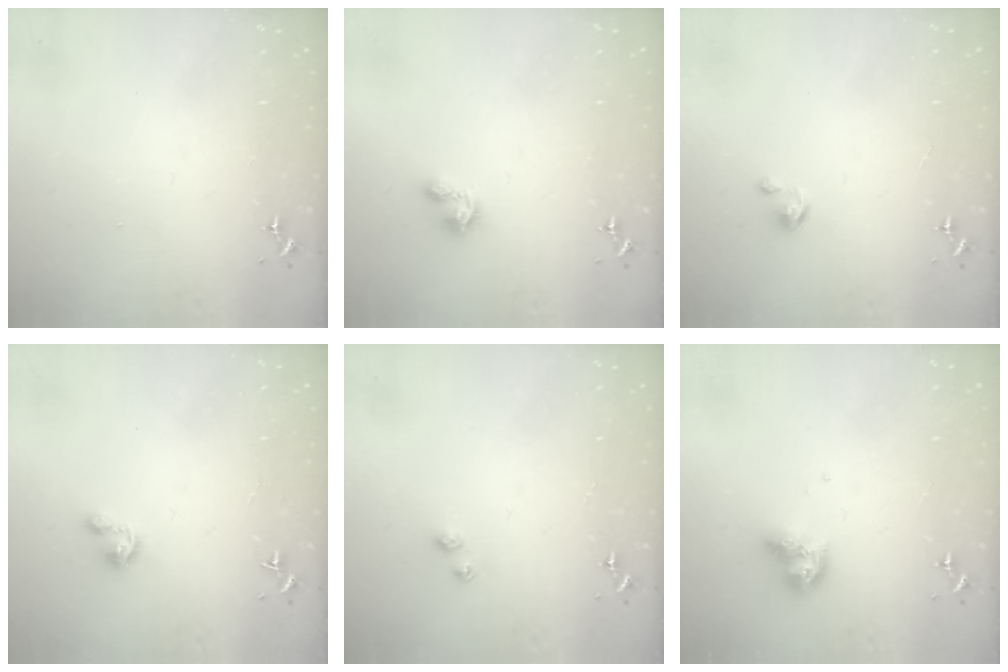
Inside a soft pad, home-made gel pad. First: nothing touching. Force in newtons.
{"total": 2.3, "press": 2.3, "slide": 0.4}
{"total": 3.3, "press": 3.3, "slide": 0.2}
{"total": 2.7, "press": 2.7, "slide": 0.3}
{"total": 2.3, "press": 2.3, "slide": 0.3}
{"total": 8.5, "press": 8.5, "slide": 0.9}